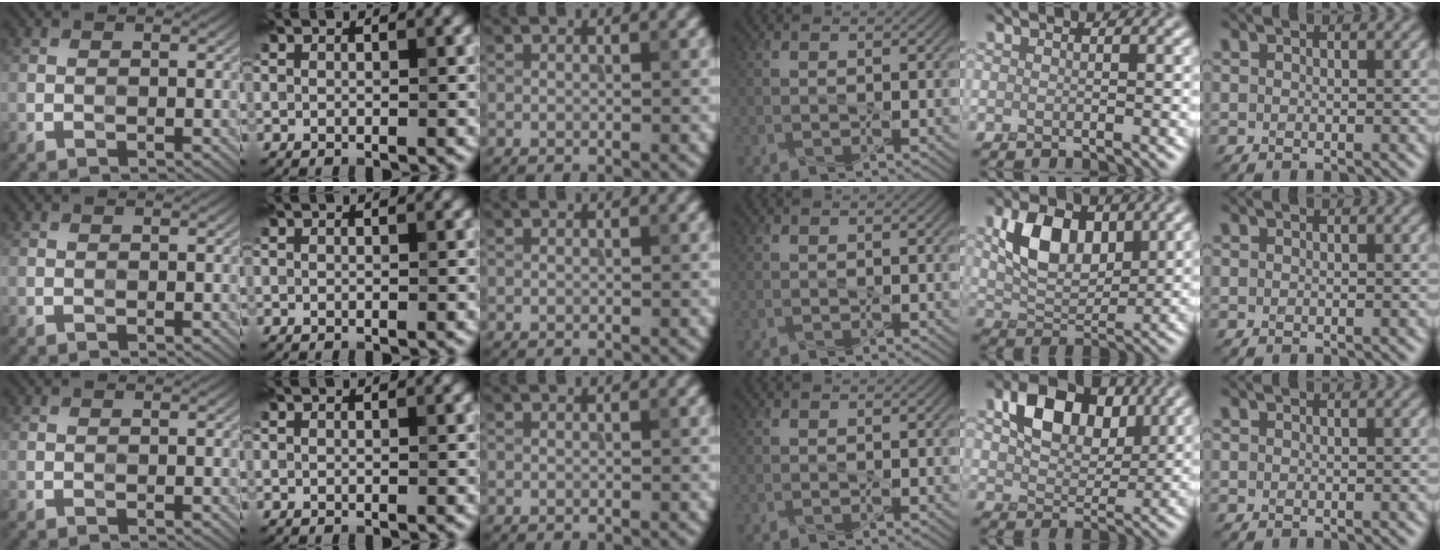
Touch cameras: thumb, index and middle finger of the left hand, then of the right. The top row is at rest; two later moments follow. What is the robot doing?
{"motion": "press", "object": "joystick"}